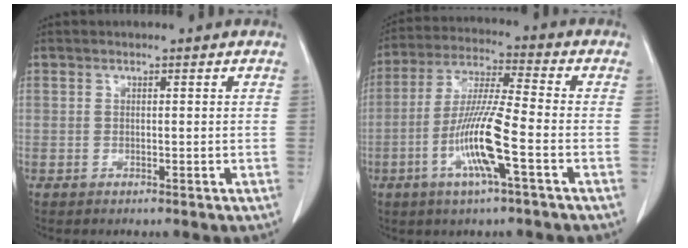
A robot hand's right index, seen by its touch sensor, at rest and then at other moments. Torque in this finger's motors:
{"motor_torque": [1.94, -0.19, 0.66, 0.14]}